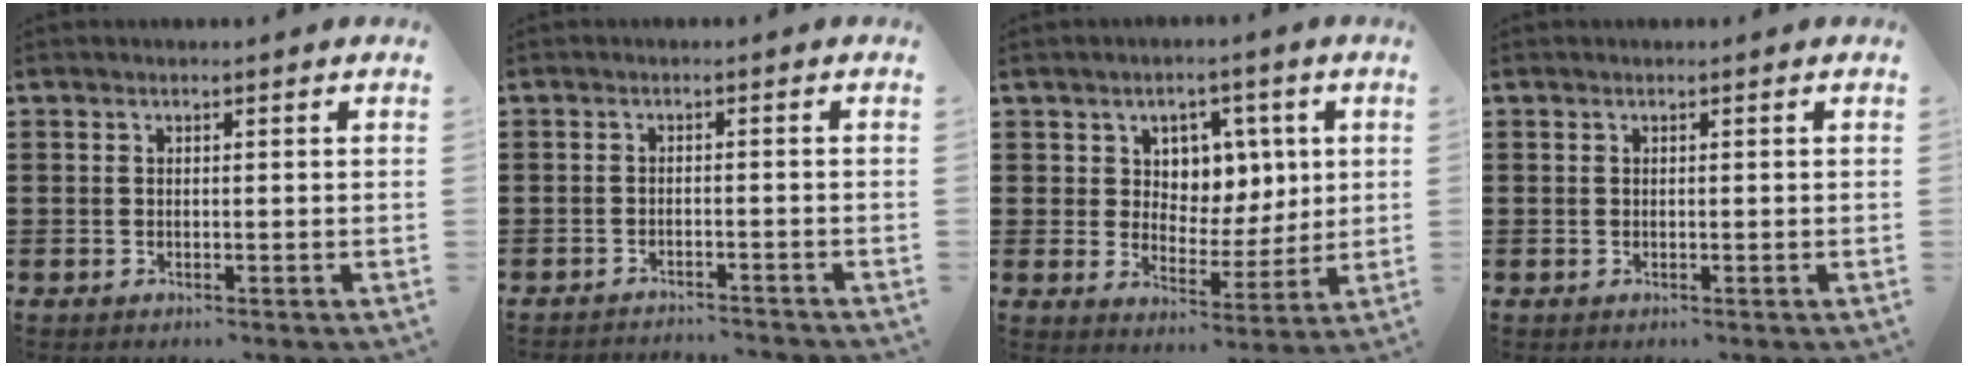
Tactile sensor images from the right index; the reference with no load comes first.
{"total": 1.8, "force": [-1.8, -0.2, 0.1], "torque": [-0.006, 0.003, -0.037]}
{"total": 6.1, "force": [2.7, 5.2, 1.9], "torque": [-0.052, 0.003, 0.044]}
{"total": 0.0}